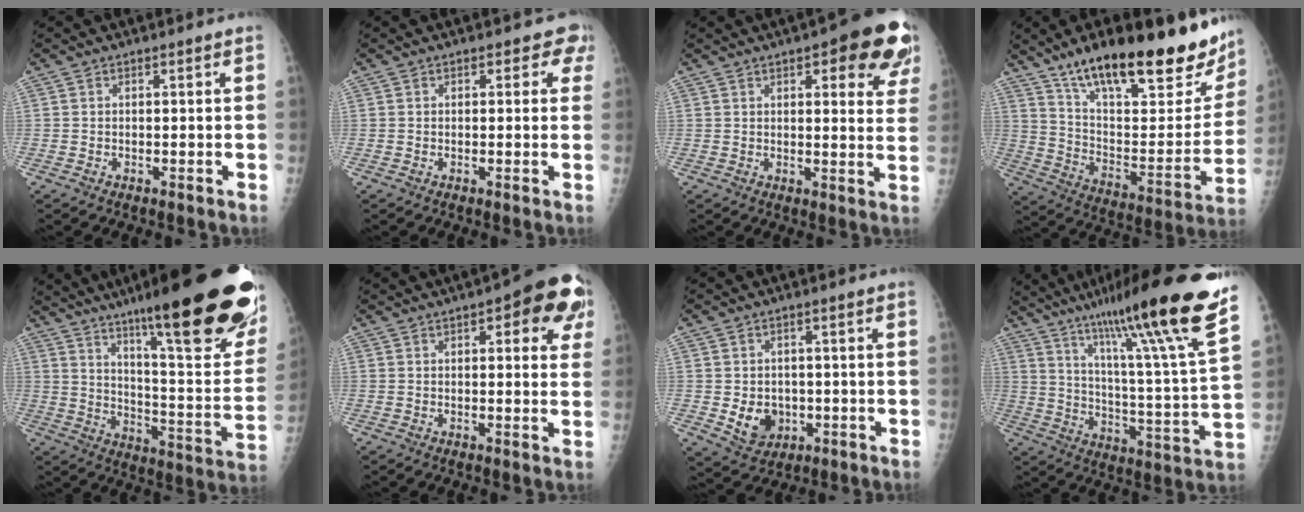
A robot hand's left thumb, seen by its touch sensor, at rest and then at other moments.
{"total": 2.7, "force": [1.5, 1.9, 1.3], "torque": [0.020, 0.000, 0.008]}
{"total": 14.1, "force": [7.2, 4.9, 11.1], "torque": [-0.092, -0.025, 0.079]}
{"total": 31.4, "force": [22.4, 9.9, 19.8], "torque": [-0.262, -0.073, 0.340]}
{"total": 32.2, "force": [20.0, 5.4, 24.7], "torque": [-0.279, -0.070, 0.296]}
{"total": 12.4, "force": [5.3, 4.6, 10.2], "torque": [-0.078, -0.005, 0.053]}
{"total": 6.4, "force": [-1.0, 5.3, 3.5], "torque": [-0.032, 0.000, -0.001]}
{"total": 26.0, "force": [18.0, 0.7, 18.7], "torque": [-0.281, -0.082, 0.281]}